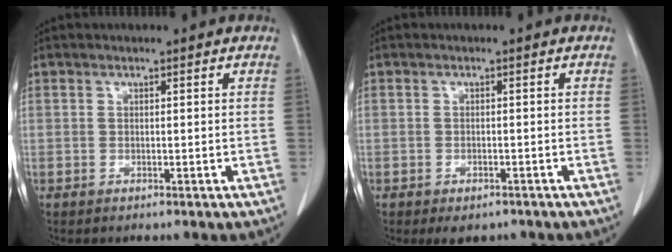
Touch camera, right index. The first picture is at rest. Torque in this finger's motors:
{"motor_torque": [0.36, -0.30, 0.14, 0.03]}